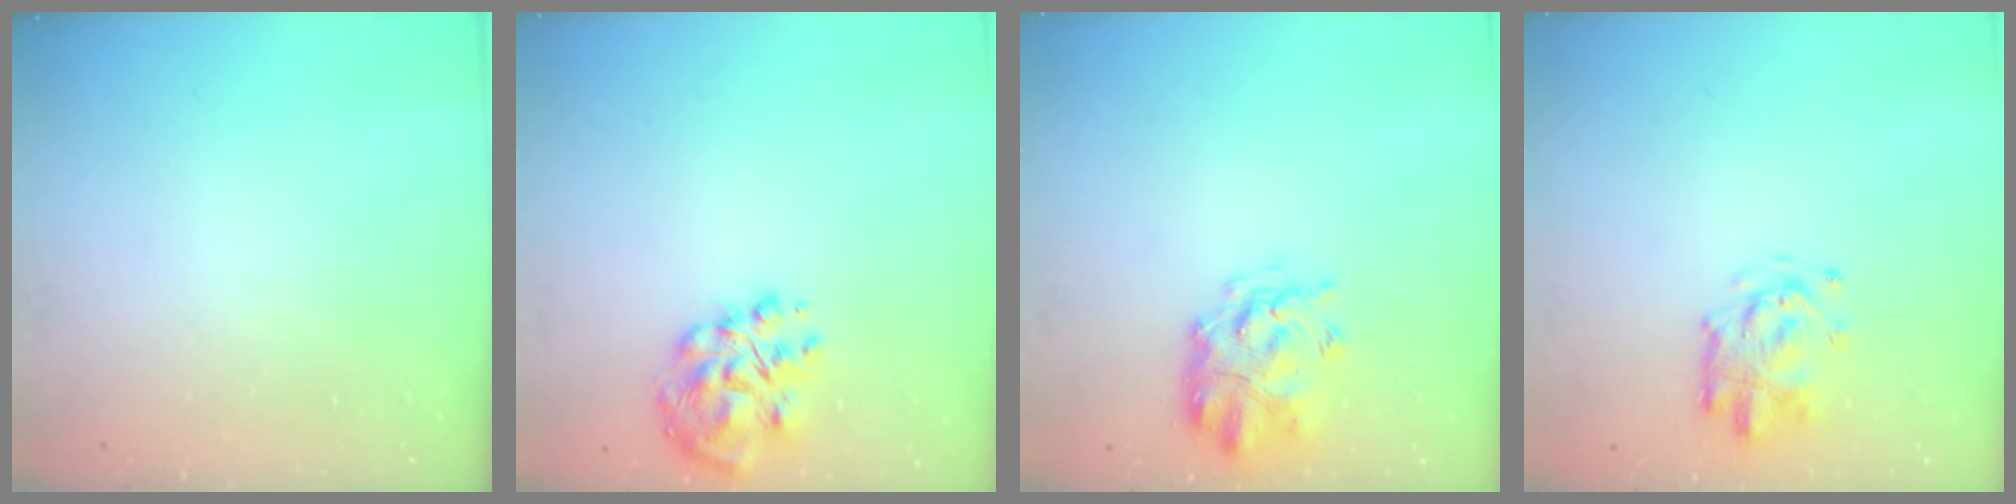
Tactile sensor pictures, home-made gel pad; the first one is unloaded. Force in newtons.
{"total": 10.4, "press": 10.3, "slide": 1.5}
{"total": 3.8, "press": 3.4, "slide": 1.7}
{"total": 3.6, "press": 3.6, "slide": 0.3}